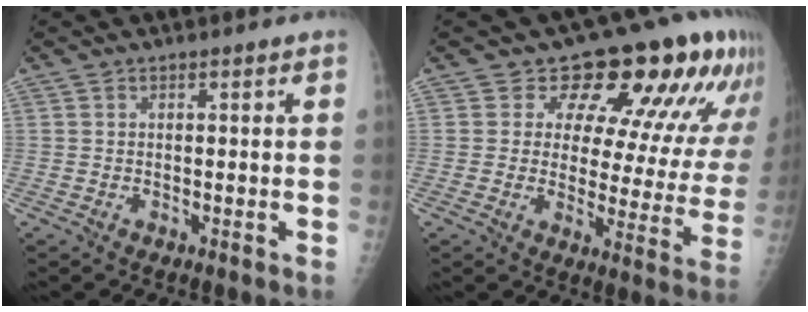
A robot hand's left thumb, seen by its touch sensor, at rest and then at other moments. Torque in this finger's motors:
{"motor_torque": [0.11, 0.71, -0.03, -0.12, 0.05]}